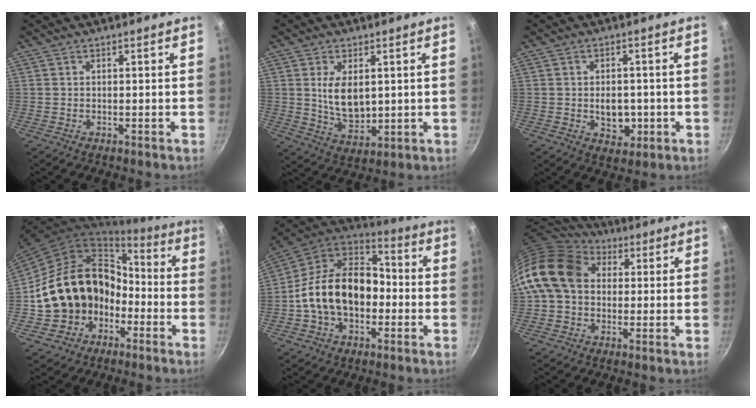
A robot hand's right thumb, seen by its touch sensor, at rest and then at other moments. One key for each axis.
{"total": 8.3, "fx": 1.6, "fy": 4.8, "fz": 6.6, "tx": -0.105, "ty": -0.022, "tz": 0.040}
{"total": 7.1, "fx": -0.3, "fy": 5.0, "fz": 4.9, "tx": -0.047, "ty": -0.005, "tz": 0.006}
{"total": 18.8, "fx": -4.4, "fy": 15.8, "fz": 9.3, "tx": -0.127, "ty": 0.069, "tz": -0.049}
{"total": 20.0, "fx": -2.9, "fy": 14.1, "fz": 13.9, "tx": -0.212, "ty": 0.055, "tz": -0.063}
{"total": 16.2, "fx": 2.6, "fy": 12.7, "fz": 9.8, "tx": -0.162, "ty": 0.031, "tz": 0.031}